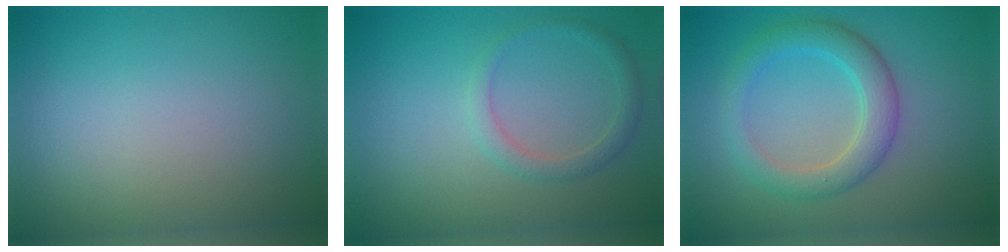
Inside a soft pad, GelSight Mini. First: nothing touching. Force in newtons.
{"total": 1.7, "press": 1.7, "slide": 0.1}
{"total": 4.0, "press": 3.9, "slide": 0.4}